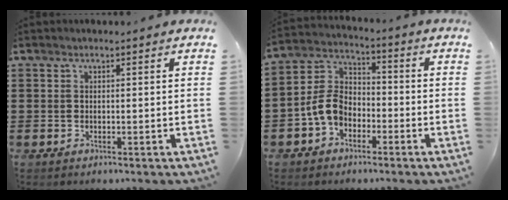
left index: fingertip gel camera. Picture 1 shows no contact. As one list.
[{"total": 6.9, "force": [-3.0, 4.8, 3.9], "torque": [-0.110, 0.007, -0.067]}]